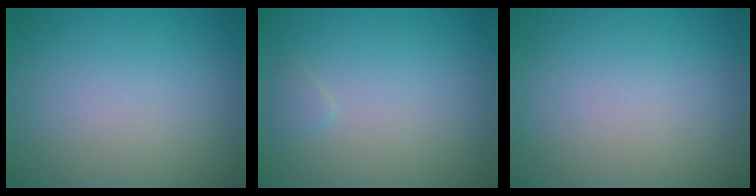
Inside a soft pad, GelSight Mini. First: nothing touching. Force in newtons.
{"total": 0.6, "press": 0.6, "slide": 0.0}
{"total": 0.0}